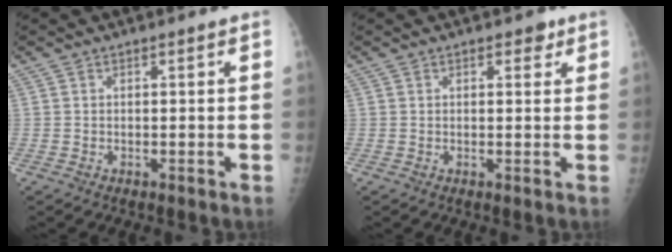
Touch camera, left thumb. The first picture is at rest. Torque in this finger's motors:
{"motor_torque": [-0.04, 0.11, -0.16, -0.07, -0.01]}